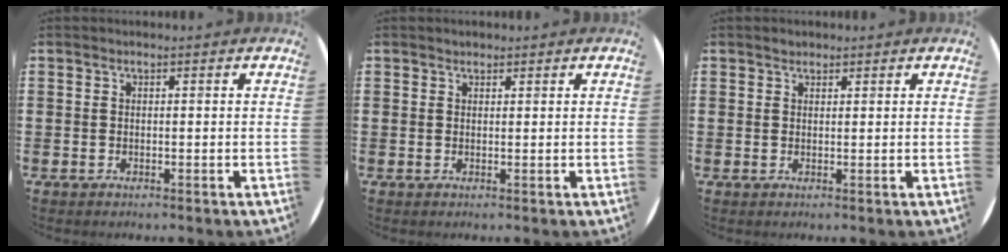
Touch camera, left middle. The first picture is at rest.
{"total": 0.8, "force": [0.7, 0.3, 0.0], "torque": [0.008, -0.002, 0.012]}
{"total": 0.9, "force": [0.8, 0.4, 0.0], "torque": [0.006, -0.001, 0.015]}